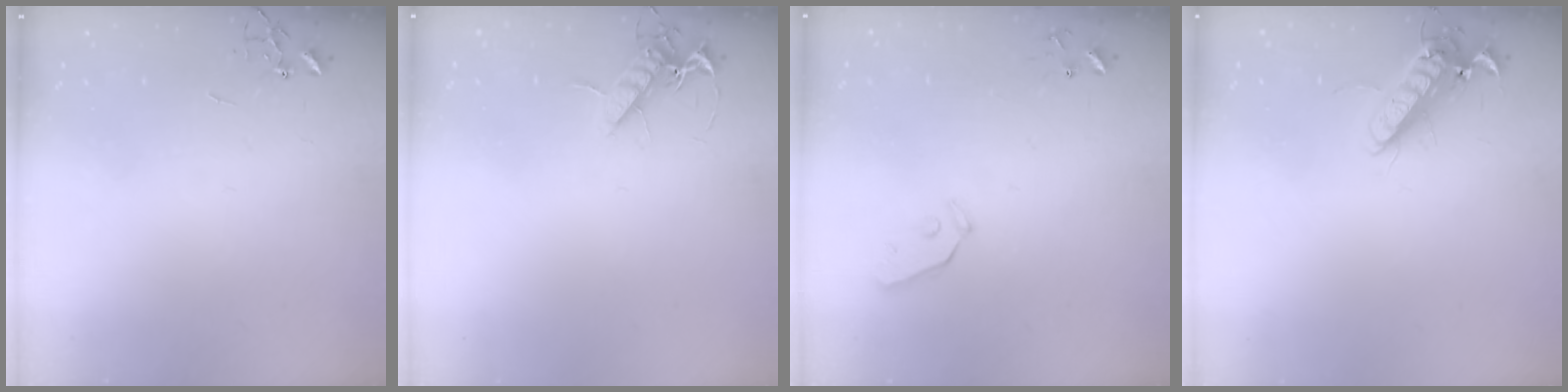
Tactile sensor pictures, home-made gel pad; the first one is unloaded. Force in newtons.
{"total": 9.3, "press": 9.2, "slide": 1.3}
{"total": 4.0, "press": 4.0, "slide": 0.2}
{"total": 12.5, "press": 12.3, "slide": 2.1}